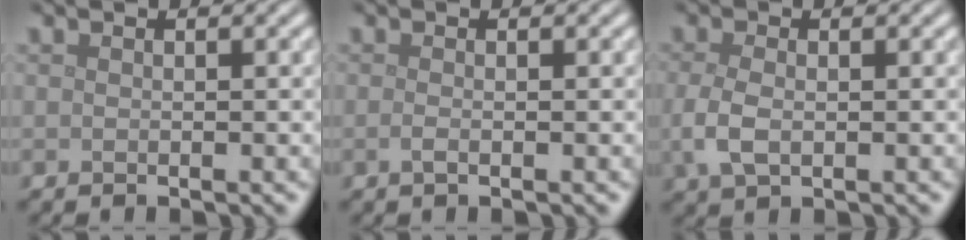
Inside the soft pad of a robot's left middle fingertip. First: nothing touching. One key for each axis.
{"total": 0.9, "fx": -0.2, "fy": 0.3, "fz": 0.8, "tx": -0.016, "ty": -0.002, "tz": -0.007}
{"total": 3.2, "fx": -0.3, "fy": 1.9, "fz": 2.5, "tx": -0.067, "ty": -0.006, "tz": -0.005}